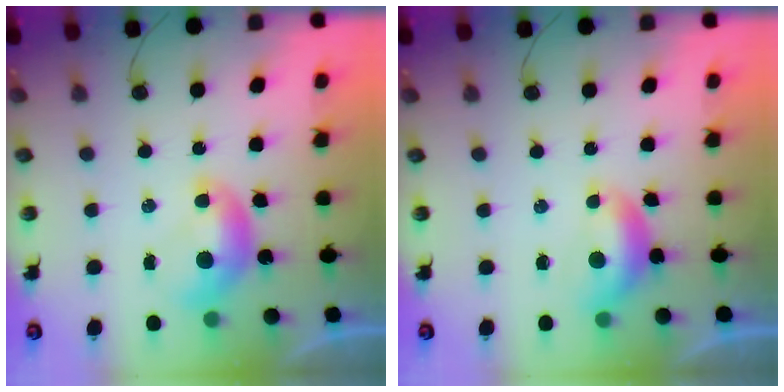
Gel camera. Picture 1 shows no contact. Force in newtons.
{"total": 0.9, "press": 0.7, "slide": 0.6}